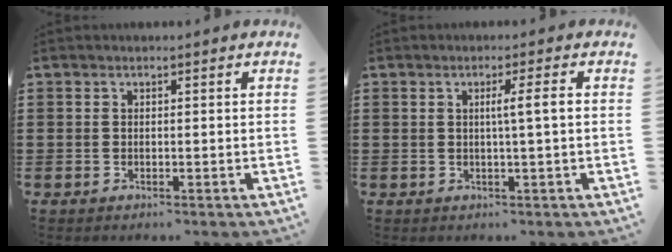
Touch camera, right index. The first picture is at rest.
{"total": 3.3, "force": [0.2, -0.2, 3.2], "torque": [-0.059, -0.003, -0.001]}